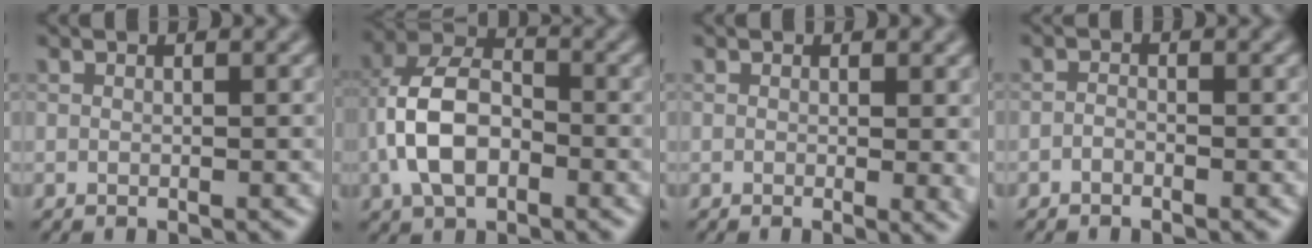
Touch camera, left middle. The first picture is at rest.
{"total": 6.7, "force": [-1.7, 4.0, 5.1], "torque": [-0.104, 0.014, -0.038]}
{"total": 2.0, "force": [0.2, 0.5, 1.9], "torque": [-0.020, -0.007, 0.003]}
{"total": 0.7, "force": [-0.6, 0.3, 0.3], "torque": [-0.006, 0.000, -0.012]}